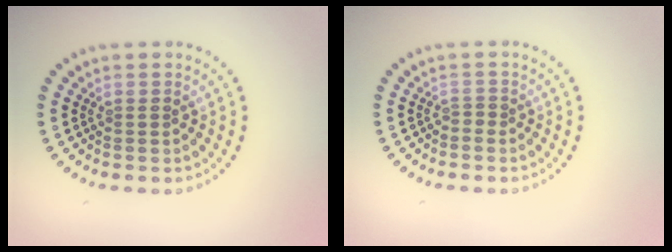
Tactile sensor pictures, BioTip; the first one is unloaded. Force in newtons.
{"total": 0.6, "press": 0.3, "slide": 0.5}